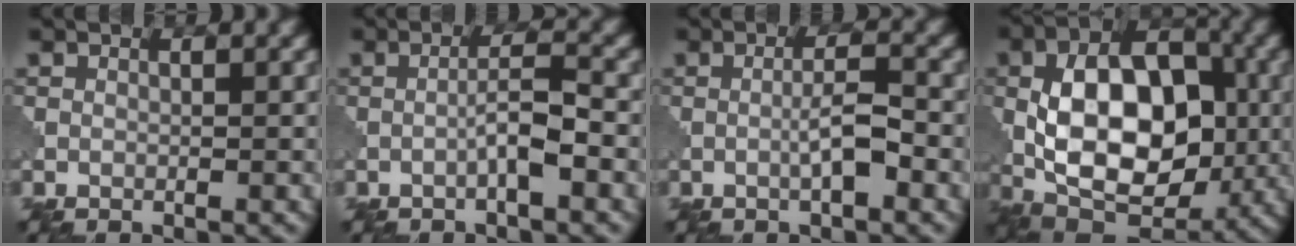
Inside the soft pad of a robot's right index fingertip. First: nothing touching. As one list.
[{"total": 2.8, "force": [-1.0, 0.2, 2.6], "torque": [-0.046, 0.011, -0.022]}, {"total": 2.6, "force": [-0.8, 0.3, 2.5], "torque": [-0.044, 0.007, -0.017]}, {"total": 12.1, "force": [-0.4, 7.3, 9.7], "torque": [-0.155, 0.009, -0.016]}]